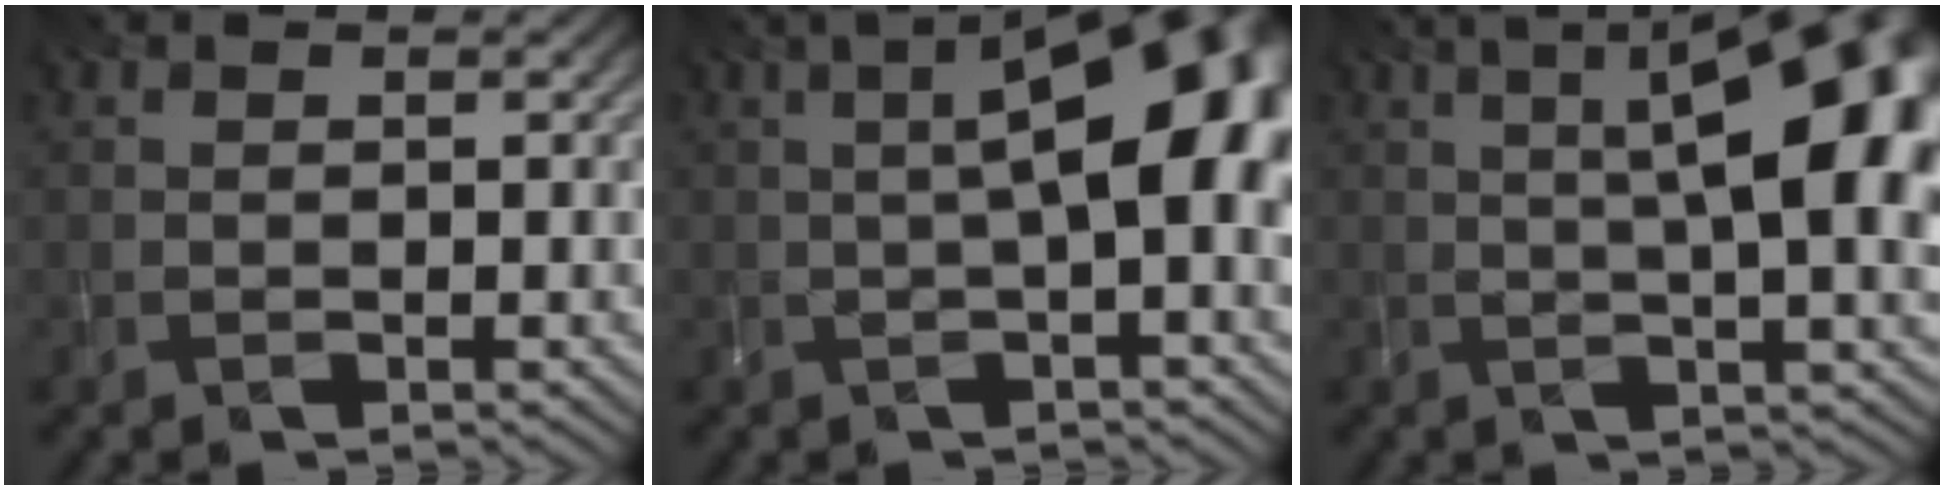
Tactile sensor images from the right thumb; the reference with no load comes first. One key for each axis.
{"total": 11.3, "fx": 1.1, "fy": 3.8, "fz": 10.7, "tx": -0.144, "ty": 0.017, "tz": 0.012}
{"total": 15.7, "fx": 3.1, "fy": 5.2, "fz": 14.5, "tx": -0.165, "ty": 0.036, "tz": 0.038}